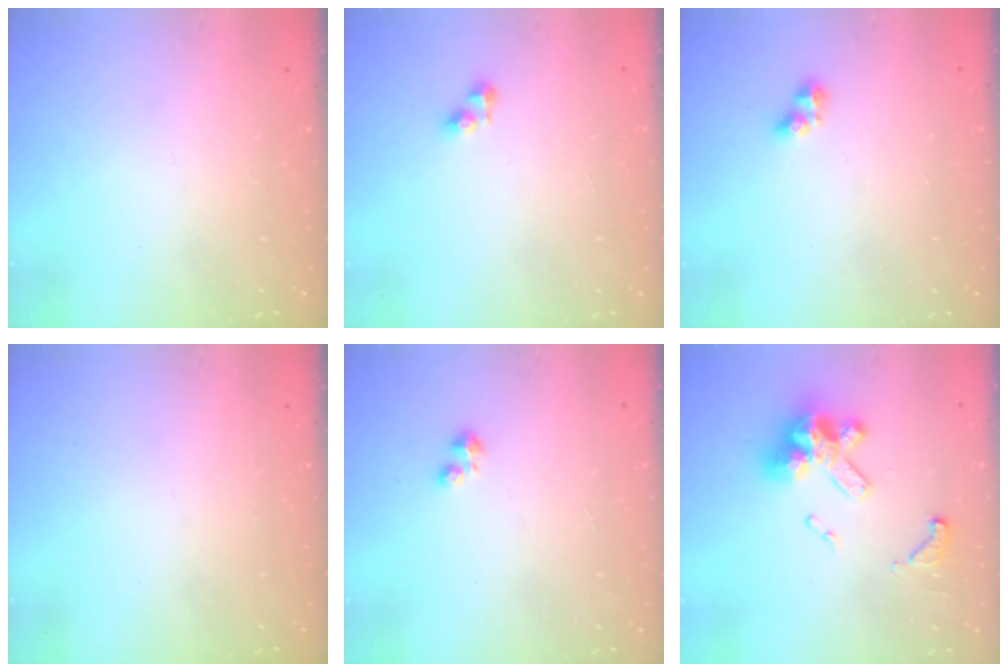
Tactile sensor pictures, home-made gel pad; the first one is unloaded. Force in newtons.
{"total": 3.4, "press": 3.4, "slide": 0.4}
{"total": 3.4, "press": 3.2, "slide": 1.2}
{"total": 0.0}
{"total": 1.8, "press": 1.8, "slide": 0.4}
{"total": 13.5, "press": 13.4, "slide": 1.8}